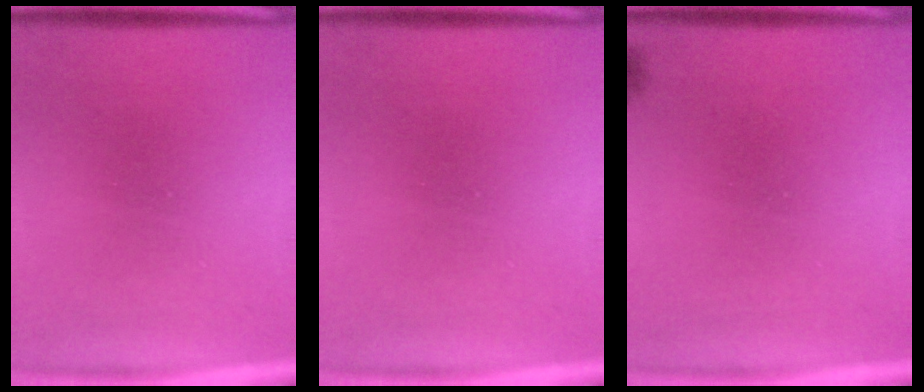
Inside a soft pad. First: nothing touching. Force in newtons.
{"total": 0.0}
{"total": 1.6}